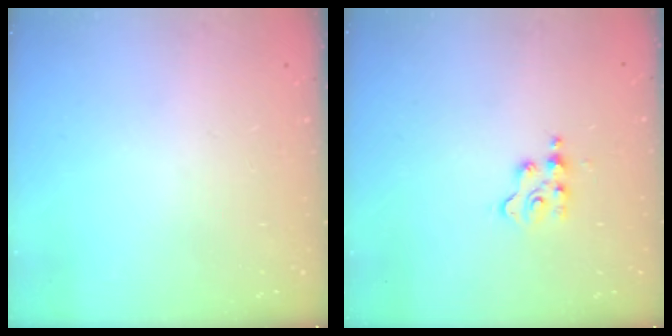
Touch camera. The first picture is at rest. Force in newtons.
{"total": 3.8, "press": 3.7, "slide": 0.6}